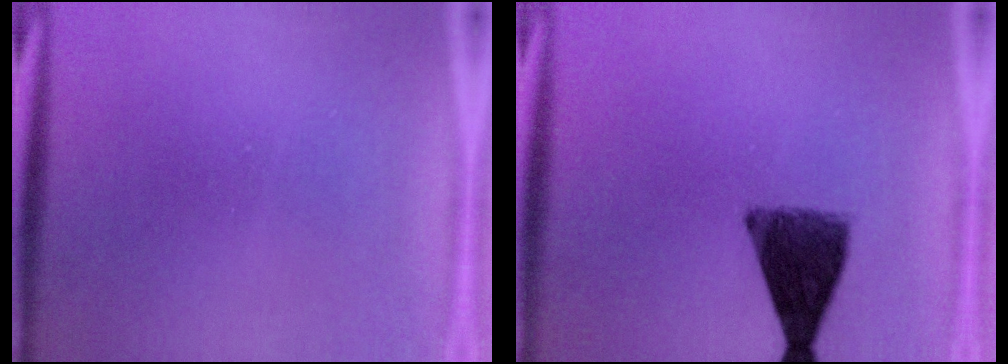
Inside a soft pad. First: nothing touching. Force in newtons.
{"total": 8.7}